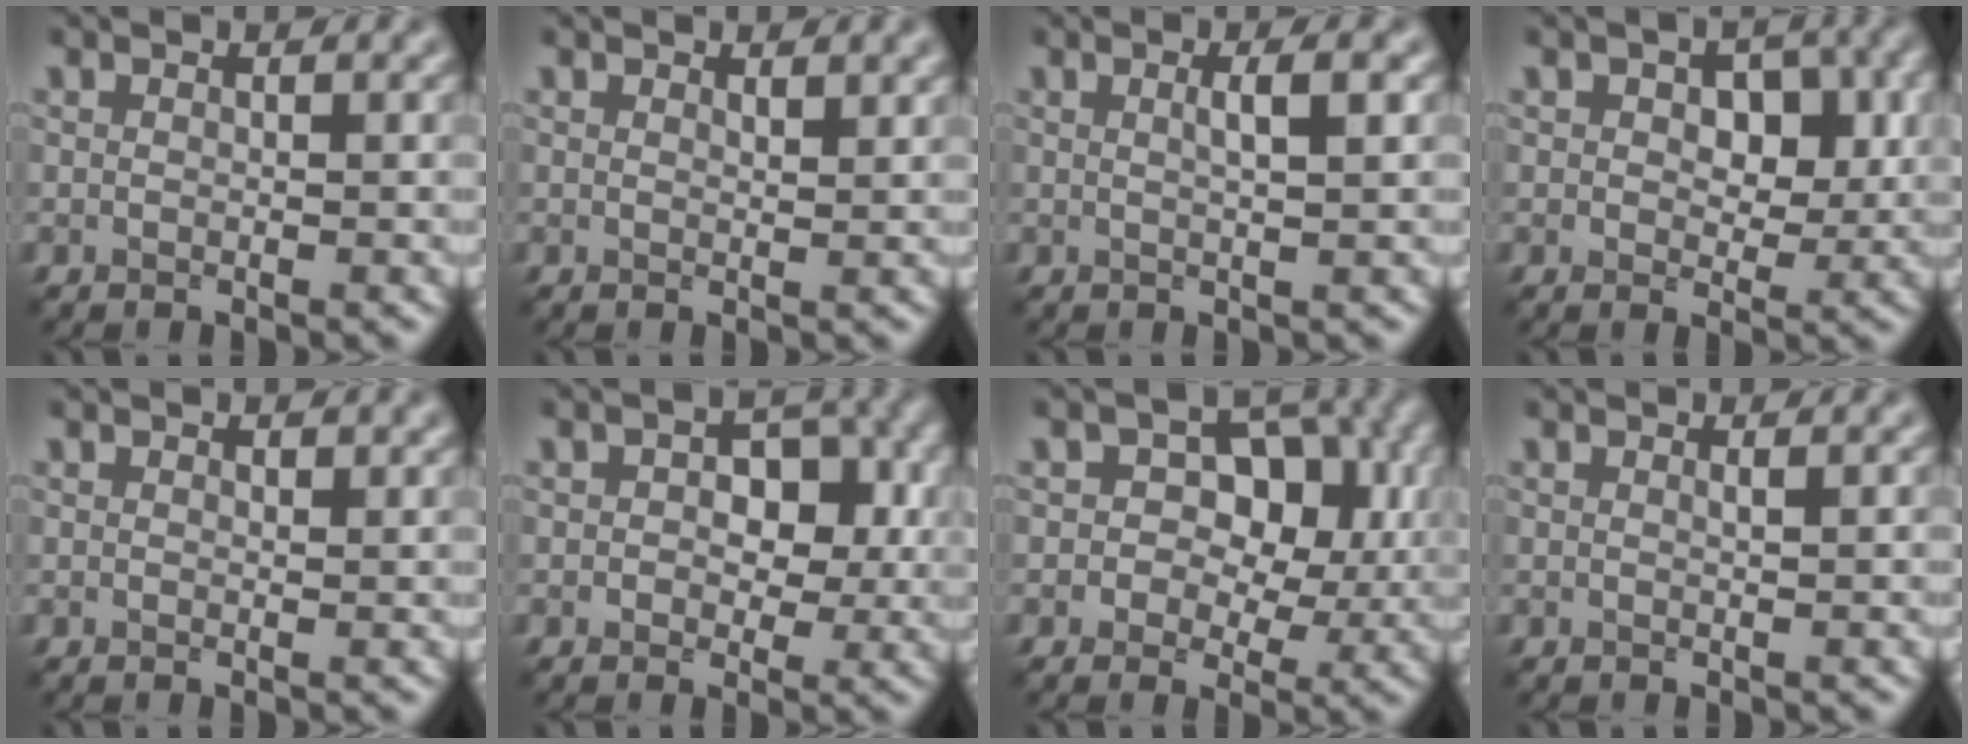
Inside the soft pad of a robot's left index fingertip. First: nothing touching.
{"total": 1.0, "force": [0.8, 0.2, 0.5], "torque": [-0.009, -0.002, 0.014]}
{"total": 2.2, "force": [0.5, 0.5, 2.1], "torque": [-0.025, 0.006, 0.002]}
{"total": 4.5, "force": [0.9, 2.7, 3.5], "torque": [-0.049, -0.003, 0.013]}
{"total": 0.8, "force": [0.6, 0.4, 0.5], "torque": [-0.006, -0.001, 0.009]}
{"total": 5.1, "force": [0.8, 3.3, 3.9], "torque": [-0.042, 0.000, 0.004]}
{"total": 7.1, "force": [1.5, 5.3, 4.4], "torque": [-0.040, 0.009, 0.005]}
{"total": 0.6, "force": [0.3, 0.1, 0.4], "torque": [-0.001, 0.000, 0.003]}